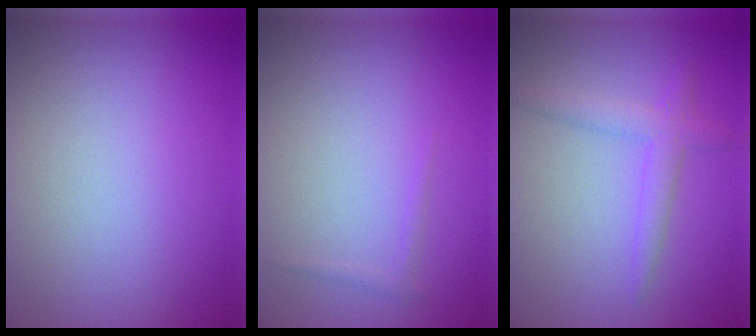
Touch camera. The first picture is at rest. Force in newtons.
{"total": 0.6, "press": 0.6, "slide": 0.1}
{"total": 2.5, "press": 2.5, "slide": 0.1}